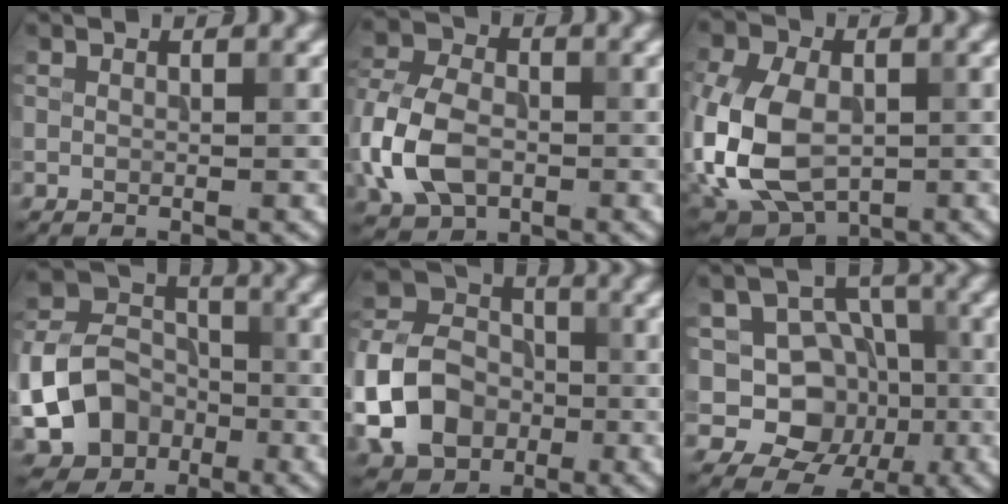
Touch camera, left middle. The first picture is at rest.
{"total": 8.2, "force": [-2.1, 5.6, 5.5], "torque": [-0.136, 0.001, -0.054]}
{"total": 9.8, "force": [-1.7, 6.7, 6.9], "torque": [-0.165, -0.012, -0.042]}
{"total": 10.6, "force": [-3.3, 8.8, 4.9], "torque": [-0.096, -0.023, -0.077]}
{"total": 9.0, "force": [-2.7, 7.1, 4.9], "torque": [-0.109, 0.002, -0.065]}
{"total": 8.1, "force": [-1.1, 7.0, 4.0], "torque": [-0.041, -0.007, -0.046]}